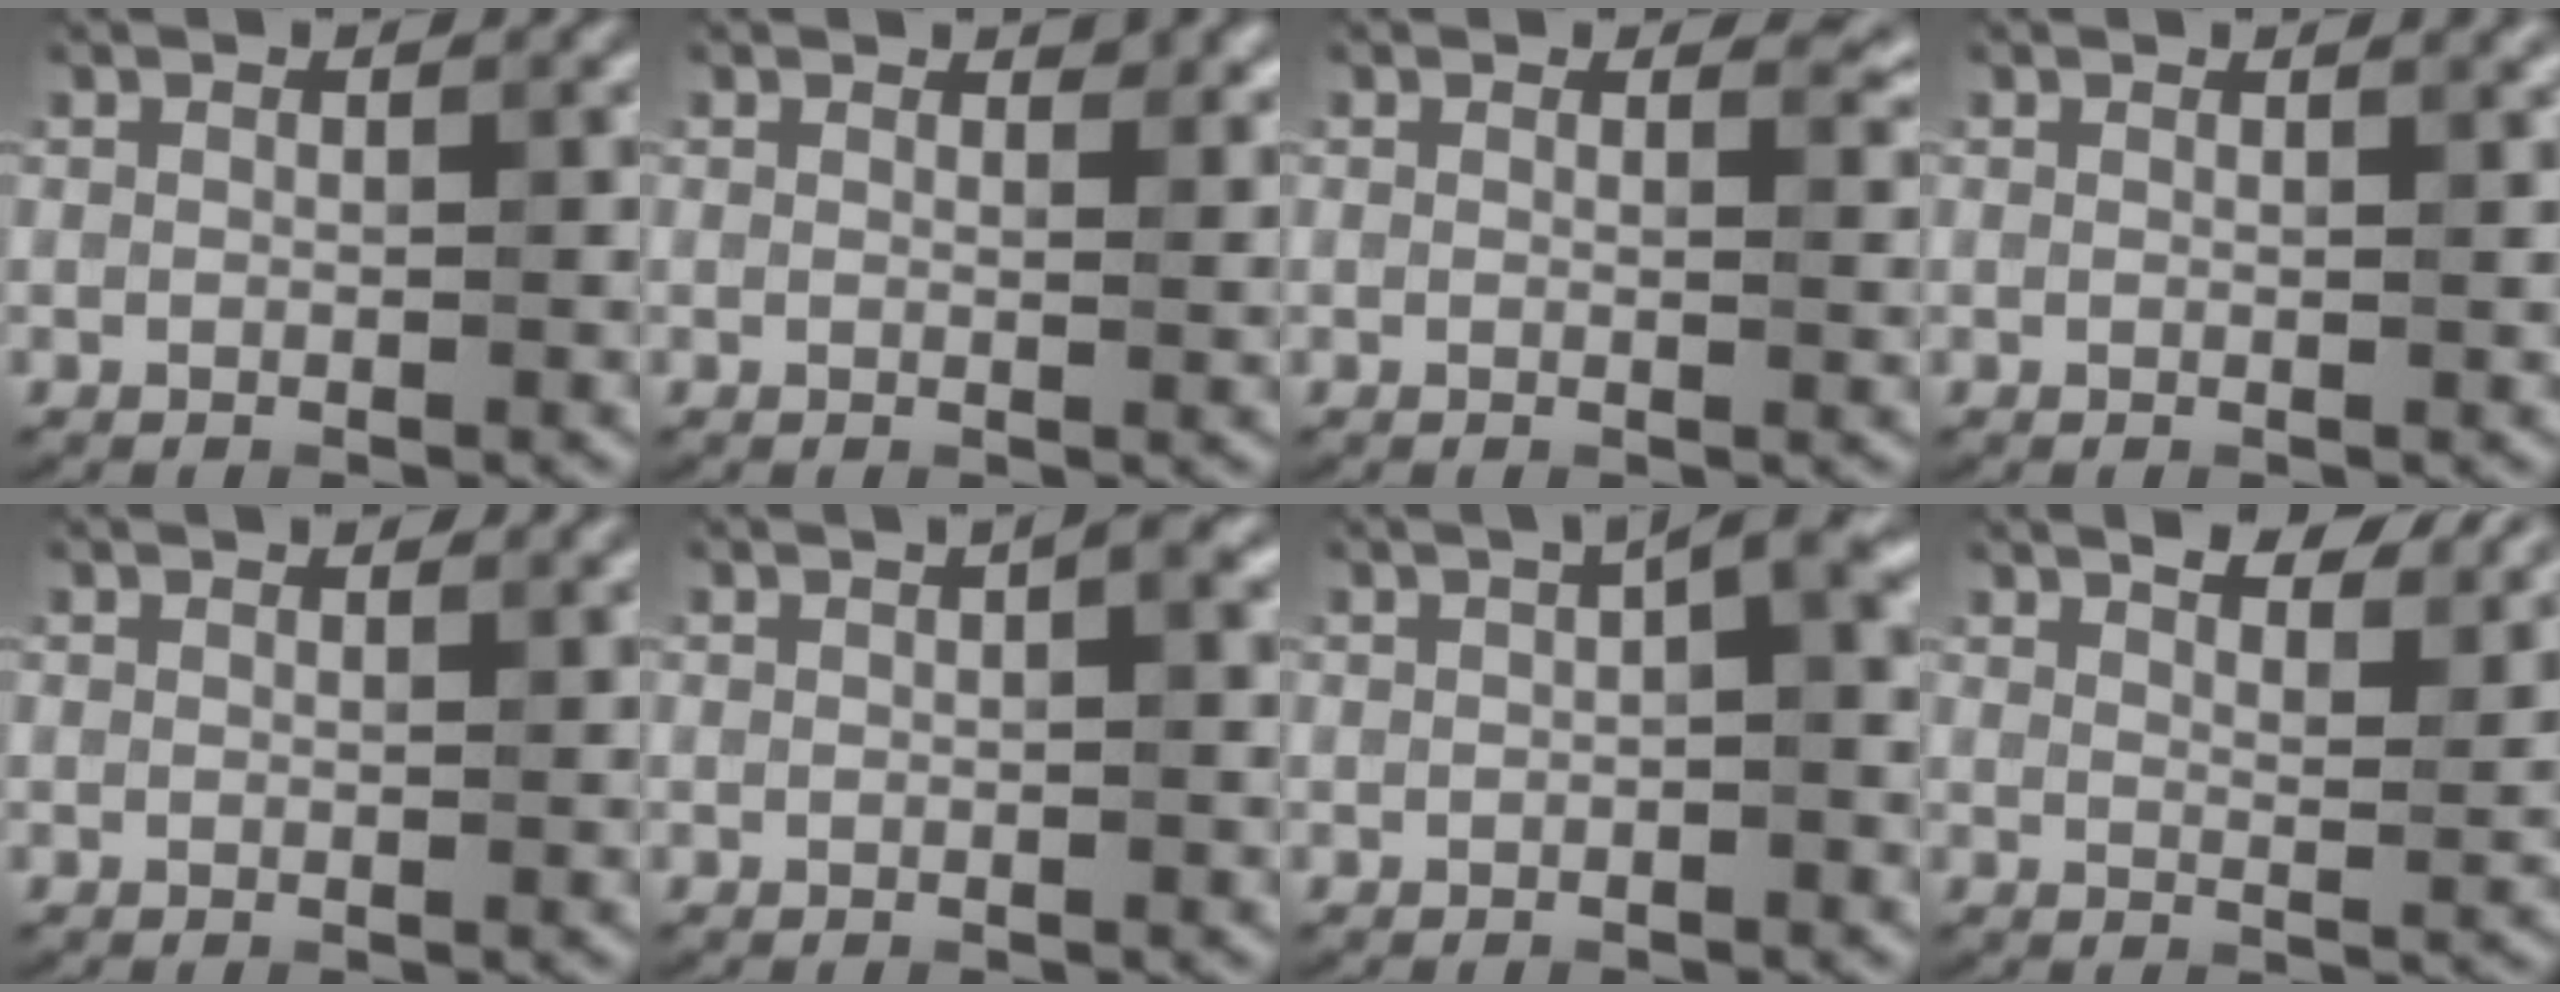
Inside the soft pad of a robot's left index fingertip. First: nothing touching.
{"total": 1.6, "force": [1.4, 0.4, 0.7], "torque": [-0.008, -0.005, 0.019]}
{"total": 1.6, "force": [1.2, 0.5, 1.0], "torque": [-0.008, -0.005, 0.018]}
{"total": 1.4, "force": [1.2, 0.4, 0.7], "torque": [-0.004, -0.002, 0.006]}
{"total": 1.3, "force": [1.1, 0.4, 0.7], "torque": [-0.011, 0.000, 0.010]}
{"total": 1.8, "force": [0.6, 0.3, 1.7], "torque": [-0.023, 0.005, 0.009]}
{"total": 2.7, "force": [0.6, 0.4, 2.6], "torque": [-0.036, 0.014, 0.006]}
{"total": 8.6, "force": [6.9, 2.4, 4.5], "torque": [-0.046, 0.020, 0.066]}